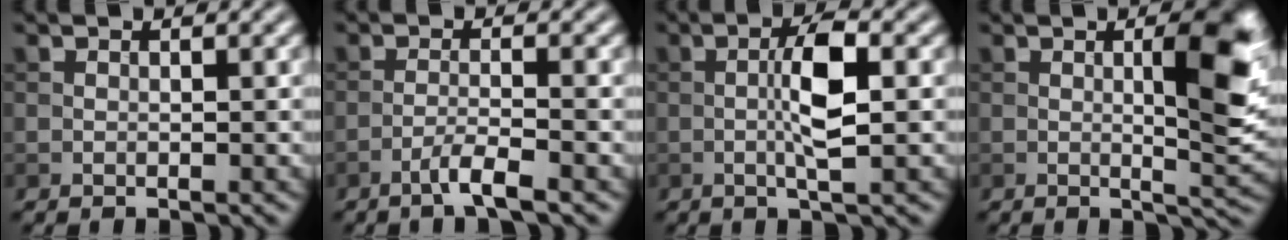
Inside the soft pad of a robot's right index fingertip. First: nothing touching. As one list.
[{"total": 2.5, "force": [-1.6, 0.1, 2.0], "torque": [-0.036, 0.007, -0.038]}, {"total": 4.5, "force": [-0.2, 0.8, 4.4], "torque": [-0.084, 0.005, -0.006]}, {"total": 6.4, "force": [0.9, 1.4, 6.2], "torque": [-0.082, -0.001, 0.016]}]